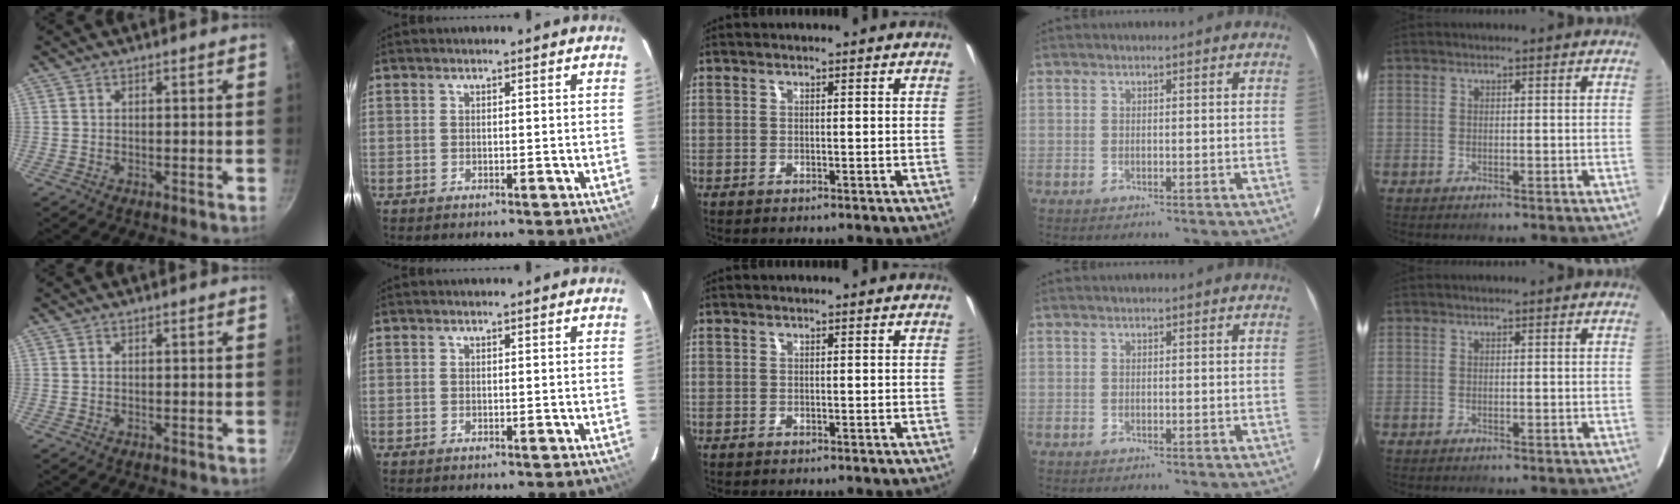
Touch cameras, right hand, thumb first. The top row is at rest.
{}